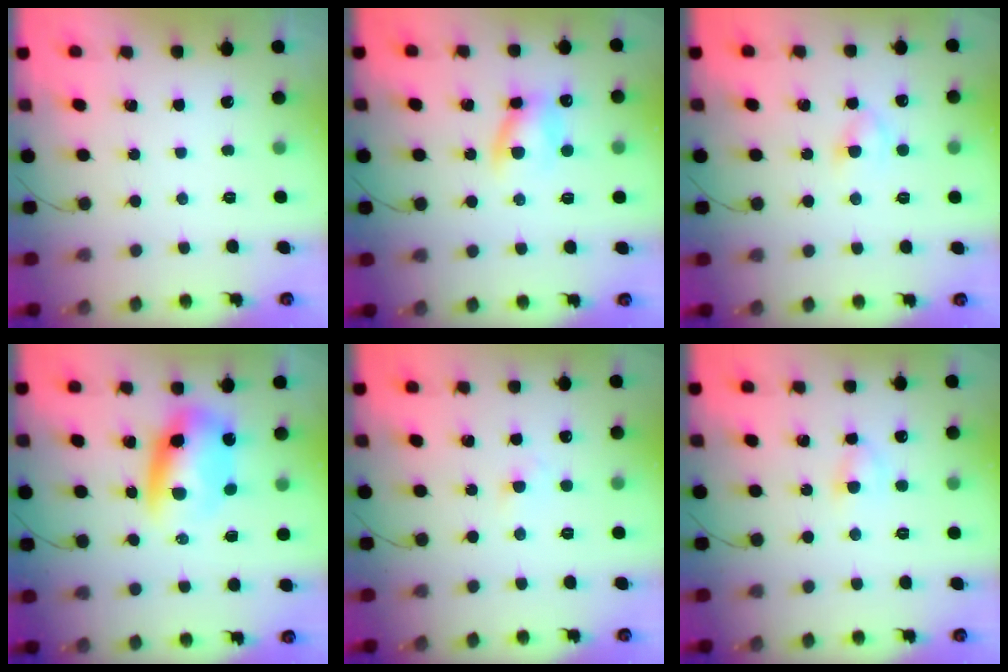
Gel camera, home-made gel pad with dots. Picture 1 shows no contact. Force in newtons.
{"total": 8.4, "press": 8.2, "slide": 1.6}
{"total": 3.0, "press": 2.7, "slide": 1.2}
{"total": 9.5, "press": 9.1, "slide": 2.5}
{"total": 1.9, "press": 1.6, "slide": 1.0}
{"total": 4.0, "press": 3.8, "slide": 1.4}